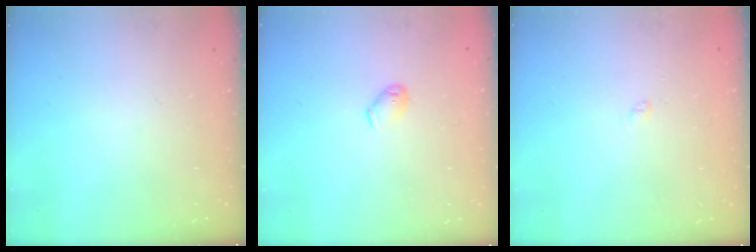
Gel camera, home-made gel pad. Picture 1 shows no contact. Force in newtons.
{"total": 4.5, "press": 4.4, "slide": 0.8}
{"total": 2.2, "press": 2.2, "slide": 0.2}